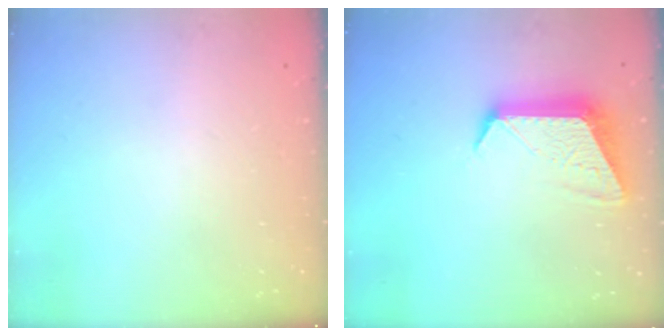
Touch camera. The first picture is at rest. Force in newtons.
{"total": 12.1, "press": 12.1, "slide": 1.0}